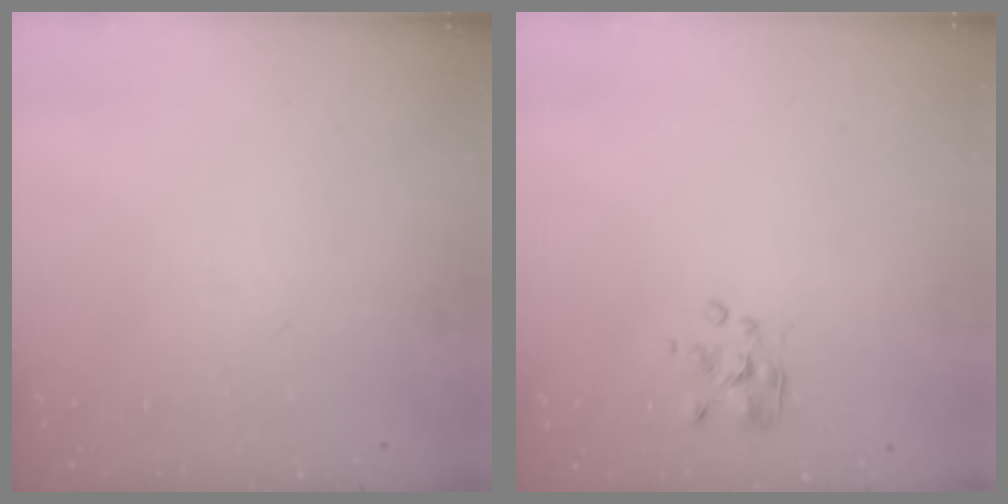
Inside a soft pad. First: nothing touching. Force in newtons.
{"total": 2.3, "press": 2.2, "slide": 0.7}